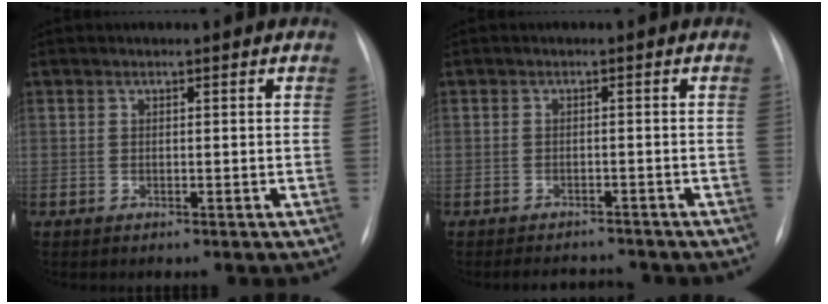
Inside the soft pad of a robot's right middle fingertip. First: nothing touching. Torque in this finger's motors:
{"motor_torque": [0.35, -0.53, -0.02, 0.00]}